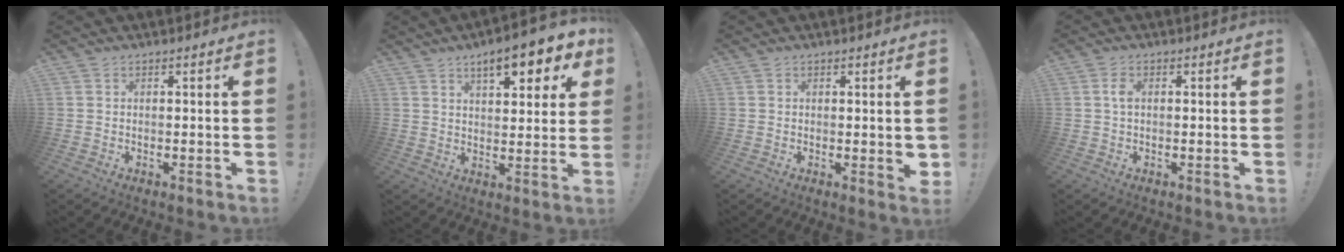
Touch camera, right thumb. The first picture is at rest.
{"total": 10.9, "force": [6.3, 3.3, 8.3], "torque": [-0.112, -0.030, 0.100]}
{"total": 1.9, "force": [0.8, 0.9, 1.5], "torque": [-0.010, -0.004, 0.013]}
{"total": 2.4, "force": [0.3, 1.3, 2.0], "torque": [-0.033, 0.003, 0.002]}